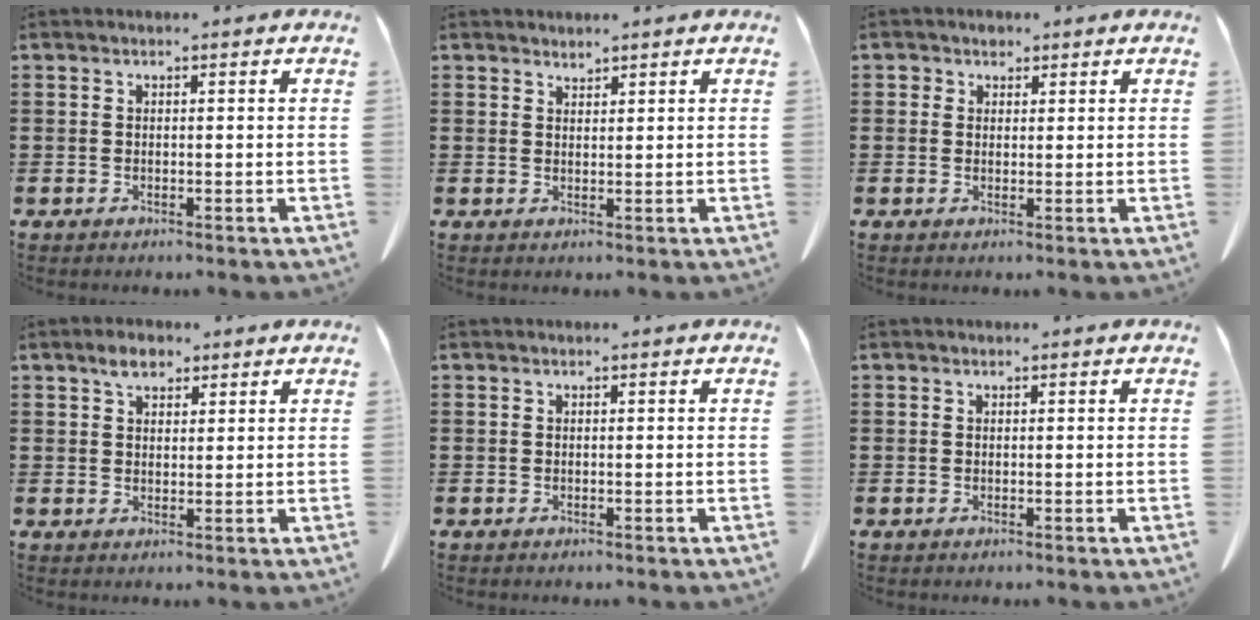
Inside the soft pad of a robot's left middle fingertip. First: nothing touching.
{"total": 1.3, "force": [1.3, 0.1, 0.0], "torque": [-0.002, -0.002, 0.026]}
{"total": 1.6, "force": [1.1, 1.2, 0.4], "torque": [-0.003, 0.002, 0.018]}
{"total": 3.6, "force": [2.6, 1.6, 1.9], "torque": [-0.035, 0.003, 0.045]}
{"total": 0.0}
{"total": 0.0}